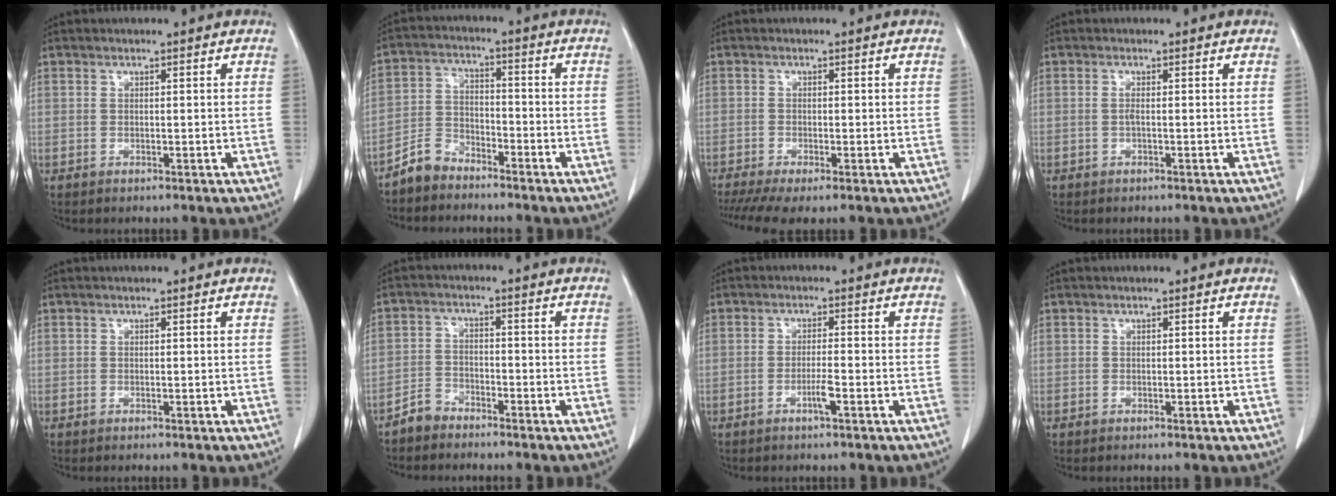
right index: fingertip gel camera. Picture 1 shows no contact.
{"total": 5.4, "force": [-4.6, 2.6, 0.6], "torque": [-0.011, 0.000, -0.096]}
{"total": 5.5, "force": [-3.9, 0.7, 3.9], "torque": [-0.067, -0.011, -0.068]}
{"total": 0.8, "force": [-0.2, -0.1, 0.8], "torque": [-0.020, -0.001, -0.004]}
{"total": 0.0}
{"total": 3.5, "force": [-3.0, 1.7, 0.2], "torque": [-0.006, 0.004, -0.060]}
{"total": 2.5, "force": [-1.2, -0.1, 2.2], "torque": [-0.042, -0.002, -0.024]}
{"total": 0.0}